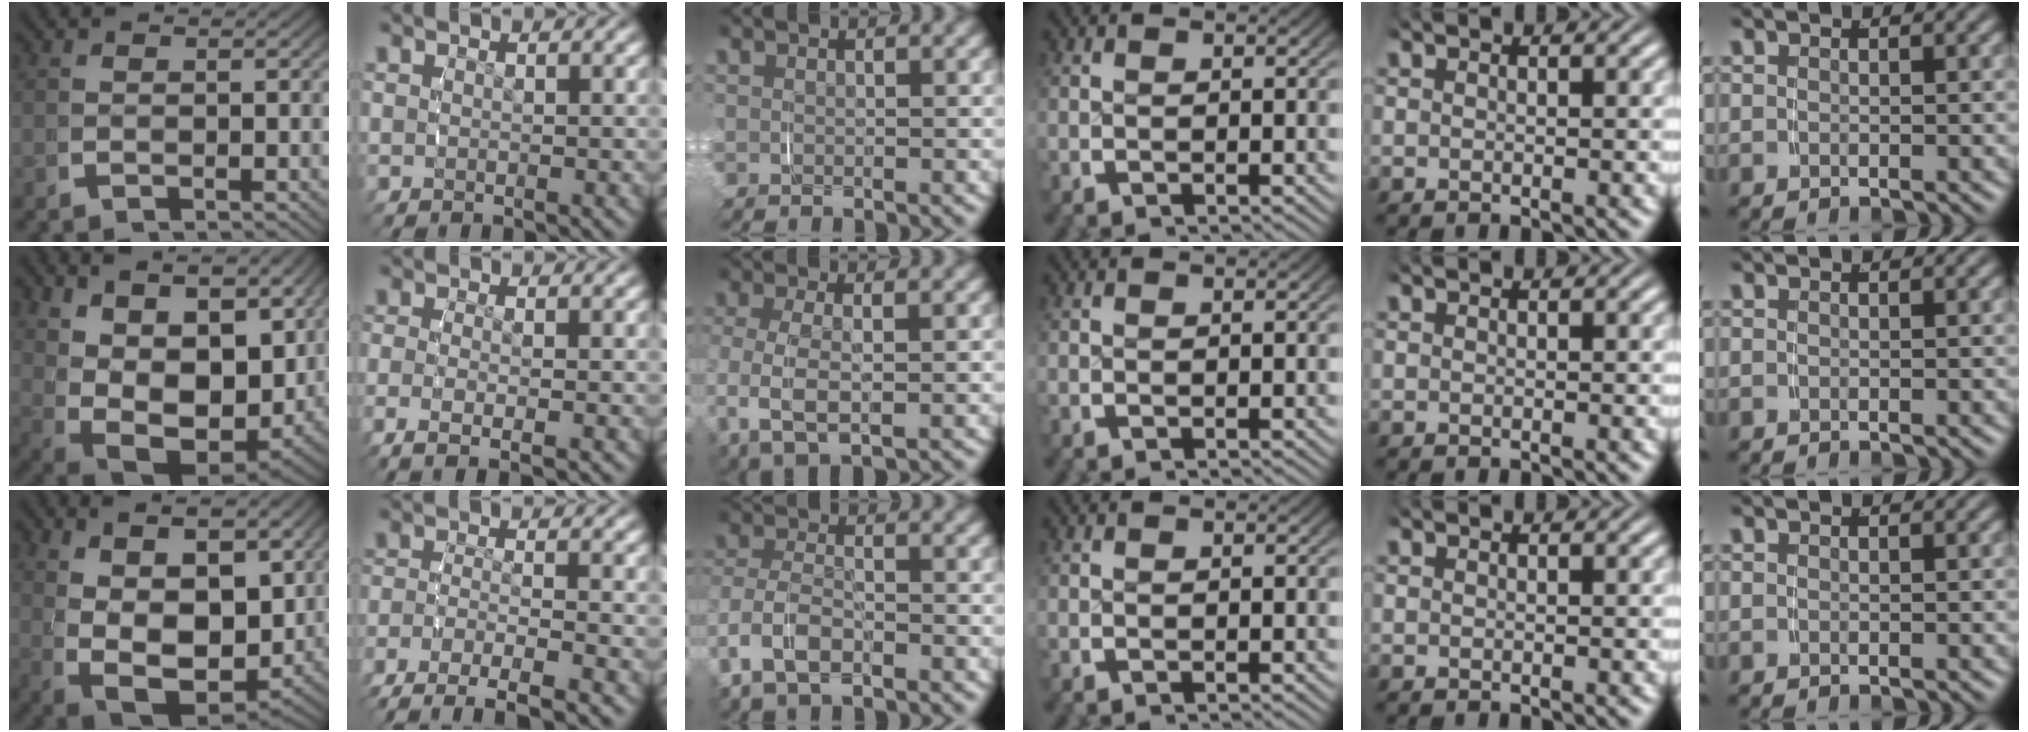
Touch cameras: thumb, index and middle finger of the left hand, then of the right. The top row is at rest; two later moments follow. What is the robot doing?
{"motion": "grasp_and_lifting", "object": "shirt"}